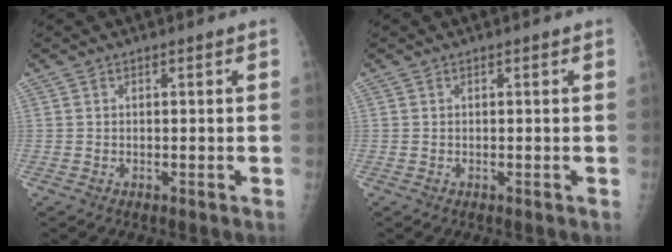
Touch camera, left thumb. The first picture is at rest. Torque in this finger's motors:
{"motor_torque": [0.00, 0.00, -0.01, 0.00, 0.00]}